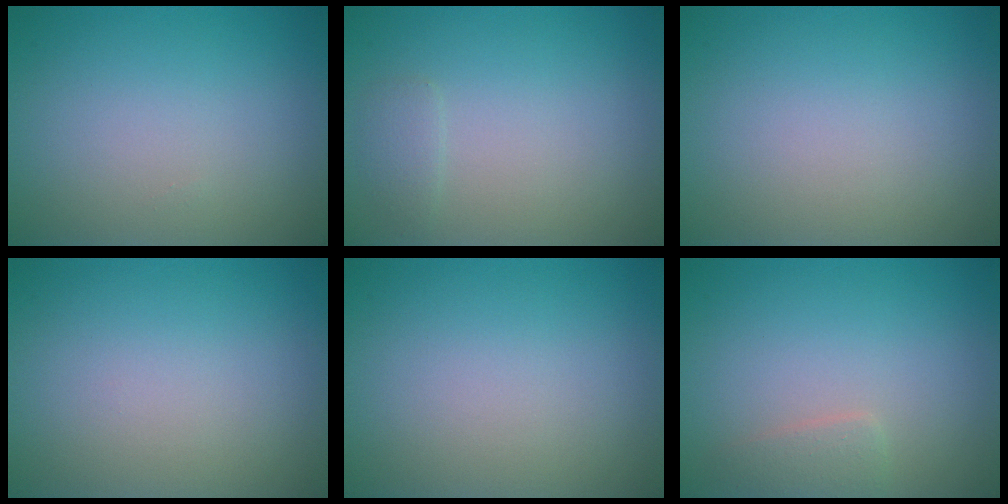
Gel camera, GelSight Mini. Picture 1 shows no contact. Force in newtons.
{"total": 1.0, "press": 1.0, "slide": 0.1}
{"total": 0.0}
{"total": 0.0}
{"total": 0.0}
{"total": 1.3, "press": 1.3, "slide": 0.1}